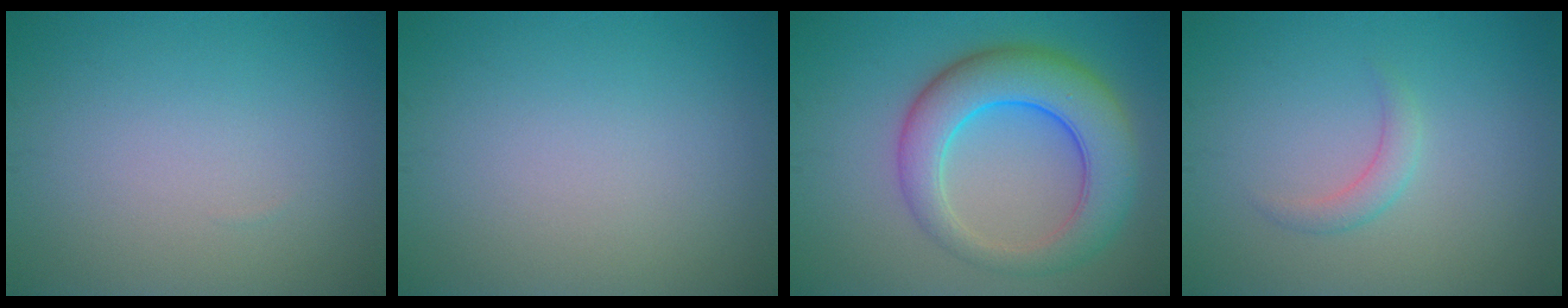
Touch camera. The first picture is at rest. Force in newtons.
{"total": 0.0}
{"total": 8.2, "press": 8.2, "slide": 0.1}
{"total": 1.5, "press": 1.5, "slide": 0.0}